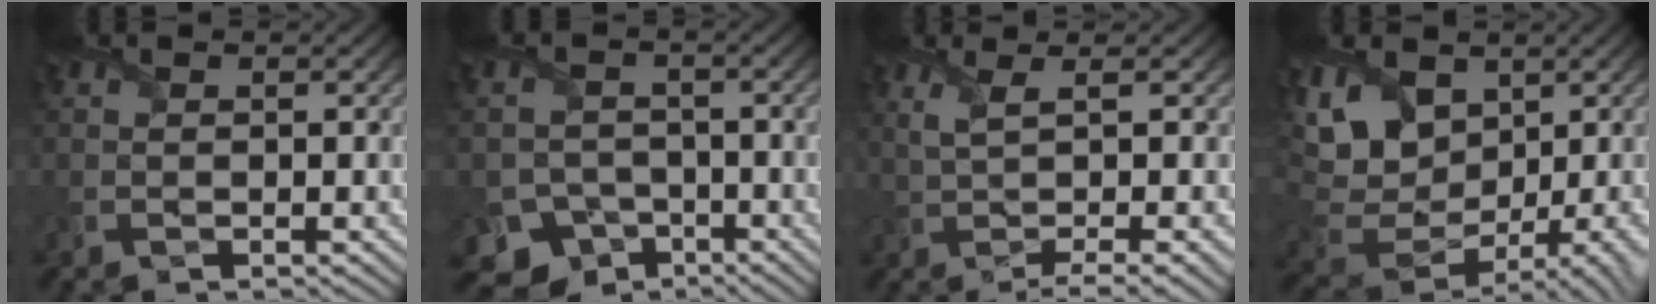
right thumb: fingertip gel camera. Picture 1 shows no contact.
{"total": 6.6, "force": [-4.3, 4.8, 1.5], "torque": [-0.018, -0.016, -0.075]}
{"total": 5.9, "force": [0.7, 1.4, 5.7], "torque": [-0.086, 0.001, 0.014]}
{"total": 12.4, "force": [3.6, 8.2, 8.6], "torque": [-0.200, -0.005, 0.069]}